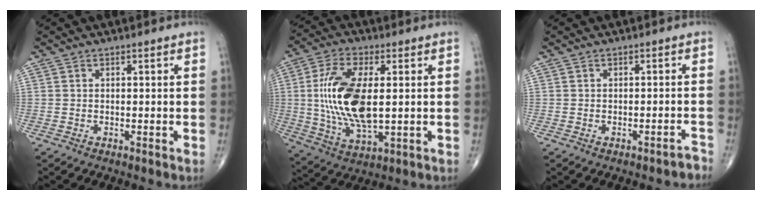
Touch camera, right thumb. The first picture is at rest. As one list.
[{"total": 16.6, "force": [1.1, 7.5, 14.8], "torque": [-0.299, -0.011, 0.027]}, {"total": 1.6, "force": [-1.4, 0.4, 0.4], "torque": [-0.003, 0.022, -0.016]}]